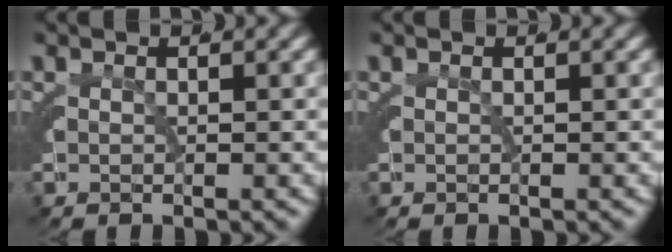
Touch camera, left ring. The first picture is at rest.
{"total": 0.0}